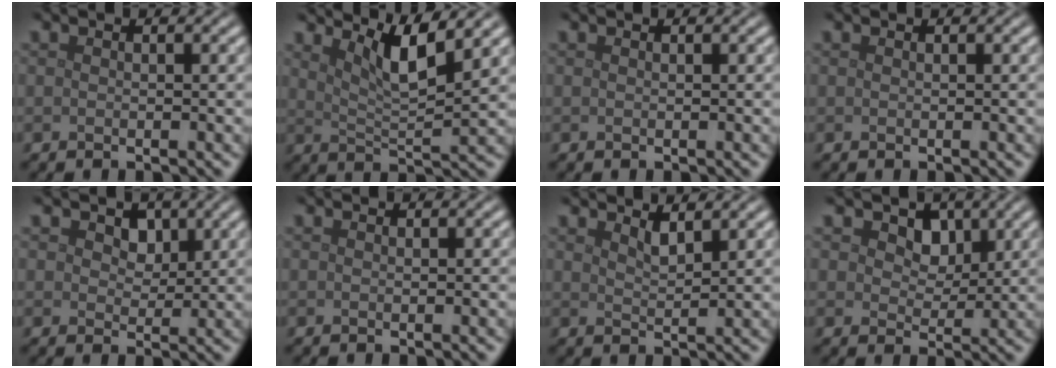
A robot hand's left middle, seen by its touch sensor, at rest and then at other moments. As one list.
[{"total": 4.6, "force": [3.0, 0.8, 3.4], "torque": [-0.058, -0.003, 0.055]}, {"total": 0.0}, {"total": 0.0}, {"total": 2.5, "force": [1.2, 1.7, 1.3], "torque": [-0.026, -0.006, 0.012]}, {"total": 0.0}, {"total": 1.6, "force": [1.4, 0.3, 0.8], "torque": [-0.013, -0.002, 0.025]}, {"total": 3.1, "force": [1.6, 2.2, 1.6], "torque": [-0.038, -0.013, 0.020]}]